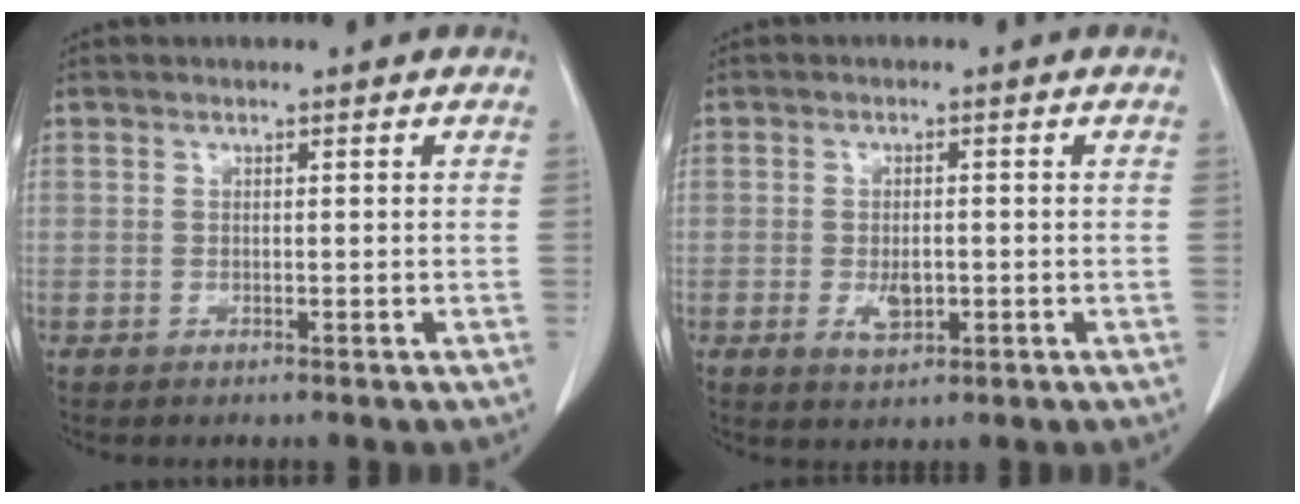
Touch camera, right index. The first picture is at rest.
{"total": 3.4, "force": [-0.9, 1.7, 2.8], "torque": [-0.051, -0.002, -0.007]}